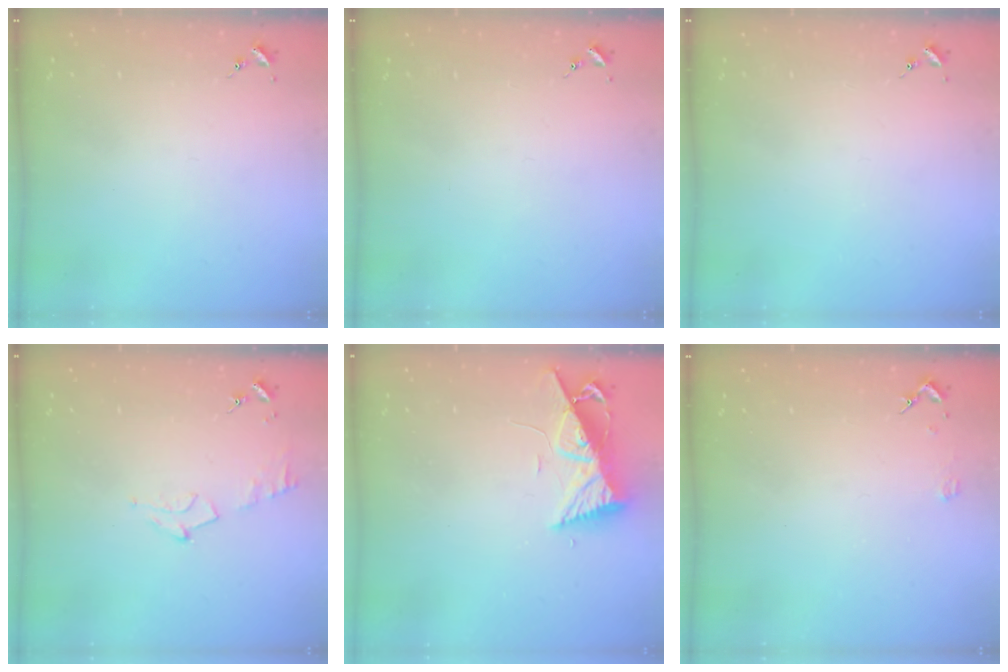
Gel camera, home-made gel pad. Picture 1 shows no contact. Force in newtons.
{"total": 0.0}
{"total": 0.0}
{"total": 6.8, "press": 6.8, "slide": 0.8}
{"total": 8.2, "press": 8.2, "slide": 0.6}
{"total": 2.0, "press": 2.0, "slide": 0.2}